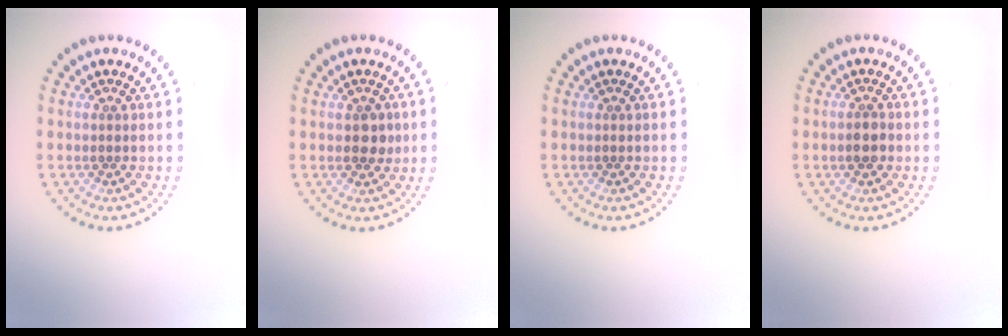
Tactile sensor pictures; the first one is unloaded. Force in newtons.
{"total": 1.9, "press": 1.8, "slide": 0.3}
{"total": 0.0}
{"total": 1.7, "press": 1.7, "slide": 0.5}